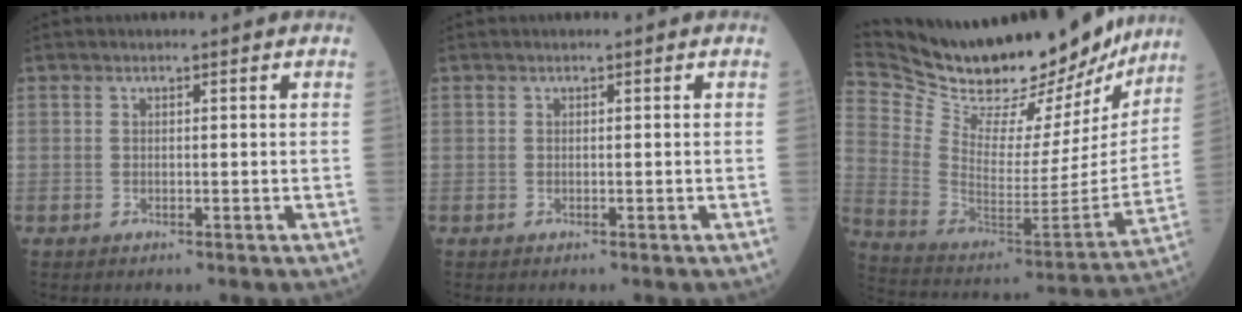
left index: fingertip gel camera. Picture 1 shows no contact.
{"total": 0.0}
{"total": 29.9, "force": [26.7, 8.2, 10.8], "torque": [-0.197, -0.046, 0.388]}